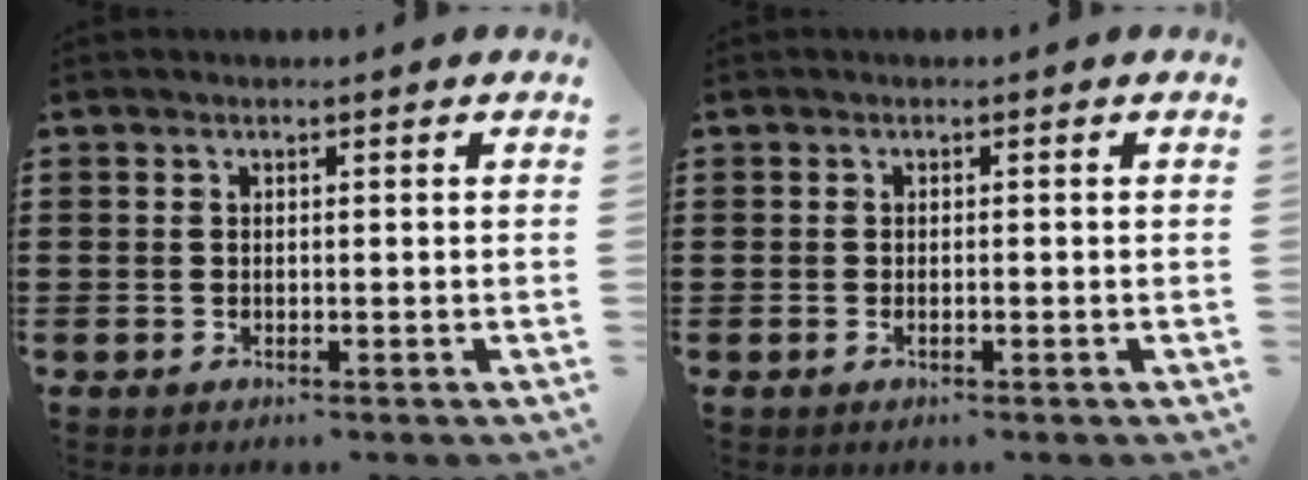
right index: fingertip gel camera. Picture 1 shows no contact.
{"total": 0.7, "force": [-0.4, 0.0, 0.6], "torque": [-0.011, -0.006, -0.006]}